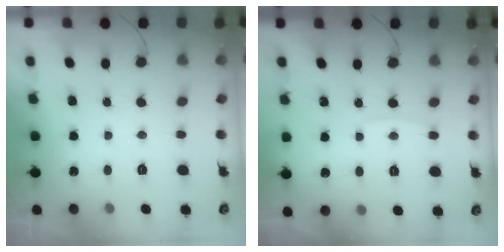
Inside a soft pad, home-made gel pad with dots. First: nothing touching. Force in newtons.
{"total": 2.7, "press": 2.7, "slide": 0.4}